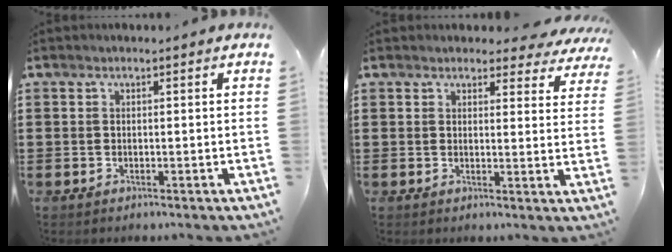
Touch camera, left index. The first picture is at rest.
{"total": 3.5, "force": [3.2, 0.9, 1.0], "torque": [-0.014, -0.015, 0.056]}